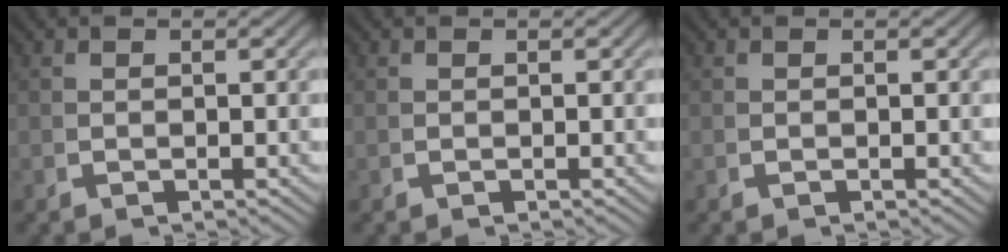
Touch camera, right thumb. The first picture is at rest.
{"total": 0.0}
{"total": 0.0}